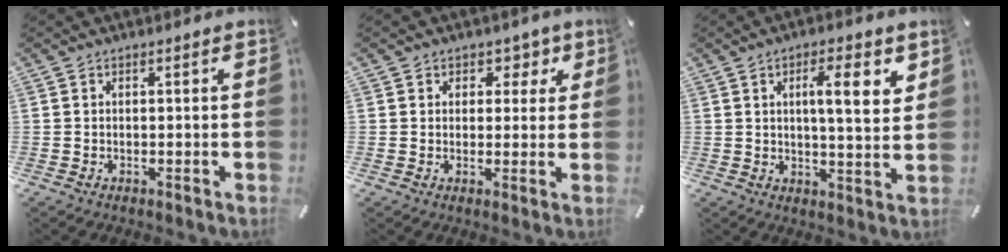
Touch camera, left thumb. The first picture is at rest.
{"total": 4.7, "force": [1.8, 4.1, 1.4], "torque": [0.008, -0.008, 0.023]}
{"total": 9.5, "force": [3.4, 2.5, 8.5], "torque": [-0.132, -0.010, 0.047]}